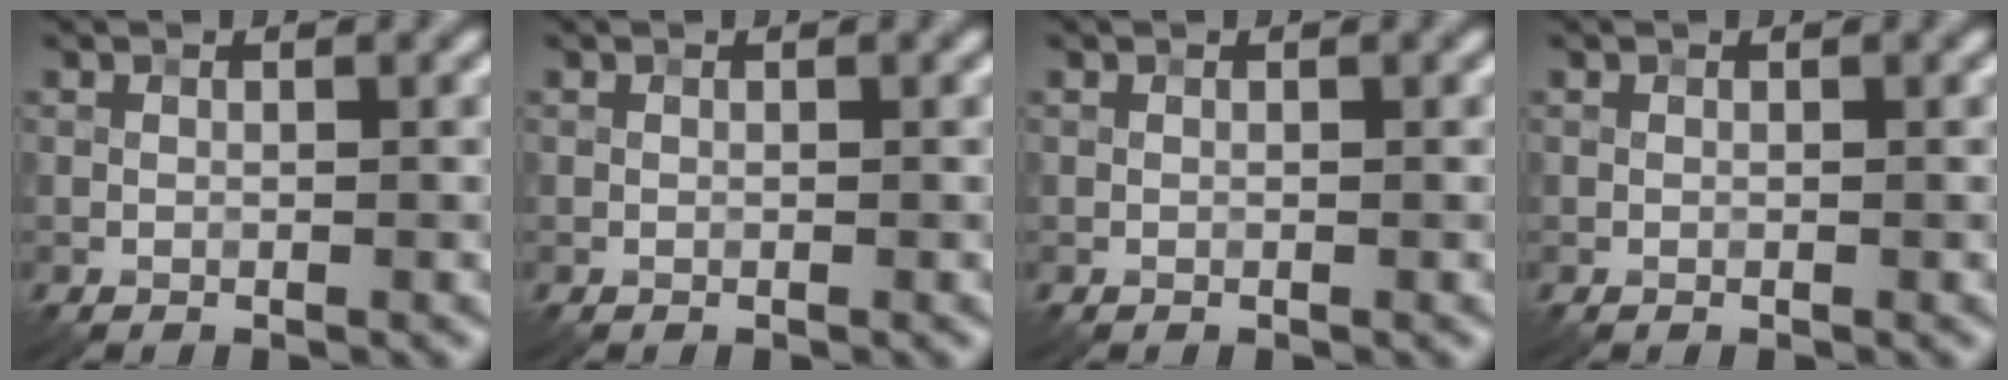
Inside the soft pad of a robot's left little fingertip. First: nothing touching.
{"total": 0.0}
{"total": 0.0}
{"total": 0.0}